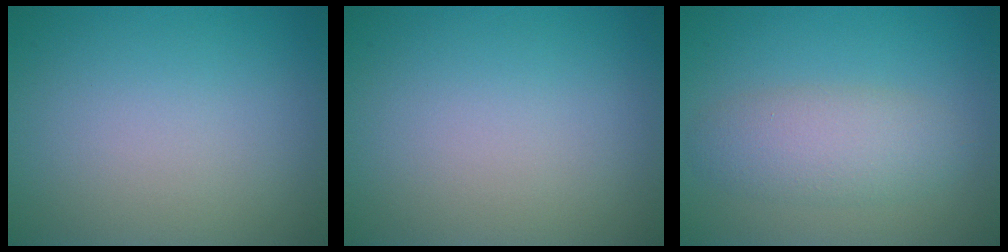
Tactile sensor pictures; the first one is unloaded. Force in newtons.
{"total": 0.0}
{"total": 3.8, "press": 3.8, "slide": 0.1}